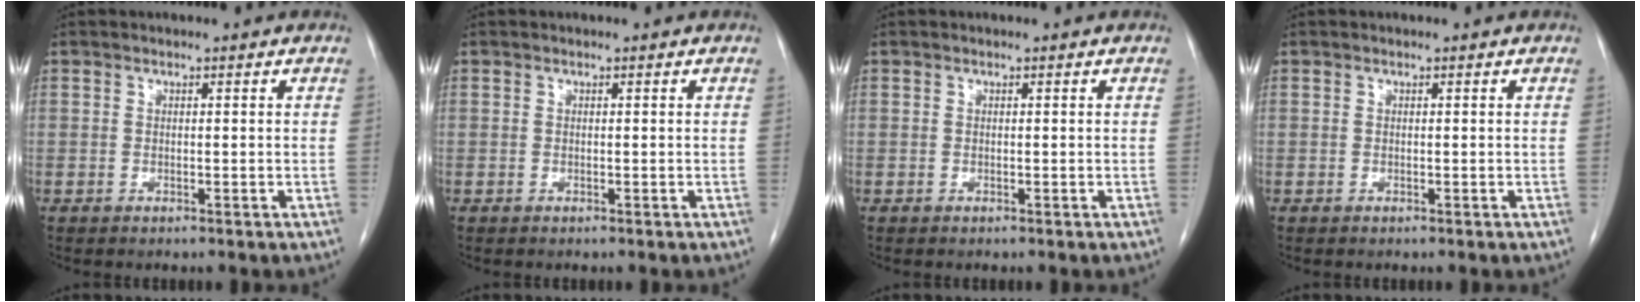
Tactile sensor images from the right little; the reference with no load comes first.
{"total": 0.0}
{"total": 0.0}
{"total": 0.0}